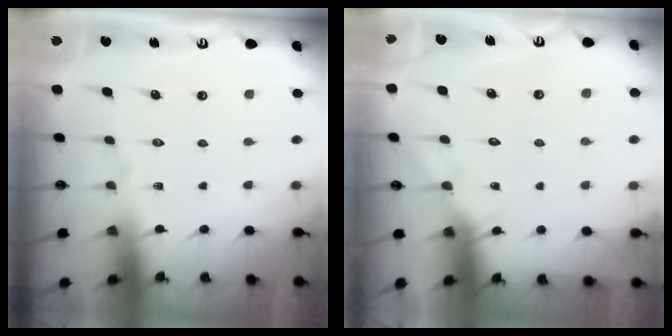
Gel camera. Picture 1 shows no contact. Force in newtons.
{"total": 2.8, "press": 2.8, "slide": 0.1}